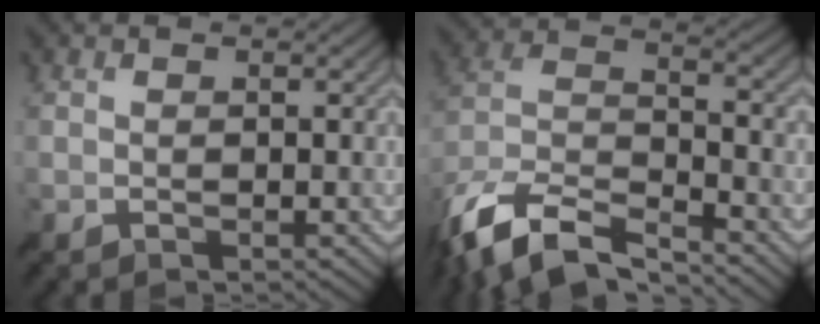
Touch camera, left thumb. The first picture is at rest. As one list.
[{"total": 13.9, "force": [-10.5, 4.6, 7.8], "torque": [-0.180, -0.016, -0.201]}]